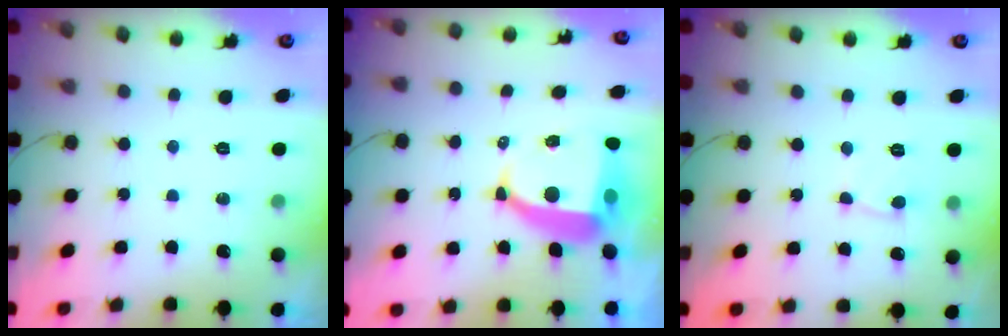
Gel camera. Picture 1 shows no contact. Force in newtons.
{"total": 9.4, "press": 9.3, "slide": 1.2}
{"total": 2.4, "press": 2.4, "slide": 0.1}